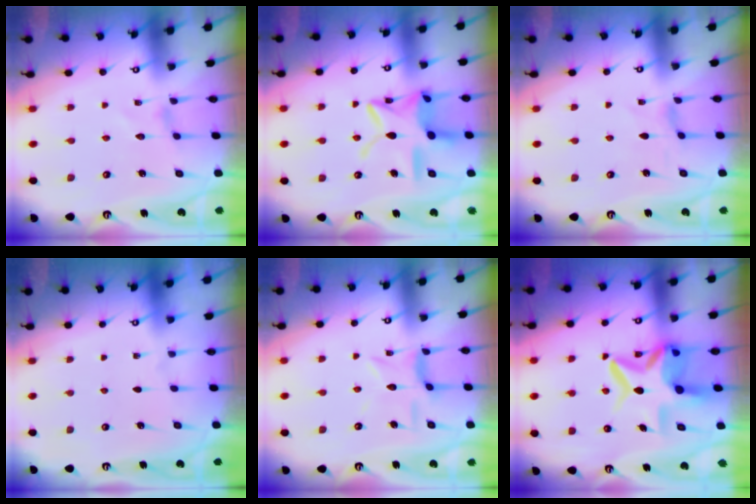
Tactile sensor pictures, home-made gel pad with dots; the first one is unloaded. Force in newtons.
{"total": 15.5, "press": 15.4, "slide": 1.4}
{"total": 1.3, "press": 1.3, "slide": 0.3}
{"total": 0.0}
{"total": 5.6, "press": 5.6, "slide": 0.5}
{"total": 10.8, "press": 10.7, "slide": 1.6}